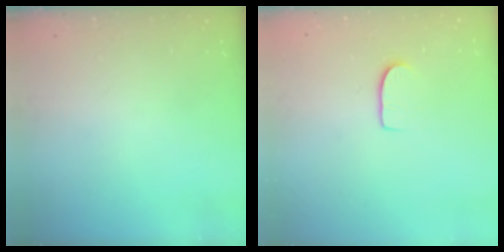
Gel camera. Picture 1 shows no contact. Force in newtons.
{"total": 5.8, "press": 5.8, "slide": 0.5}